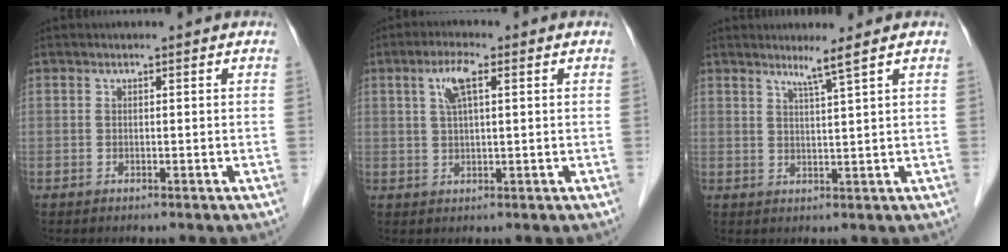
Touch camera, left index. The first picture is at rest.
{"total": 4.4, "force": [1.7, 1.1, 3.9], "torque": [-0.082, 0.011, 0.035]}
{"total": 2.8, "force": [2.0, -1.2, 1.5], "torque": [-0.037, -0.011, 0.043]}